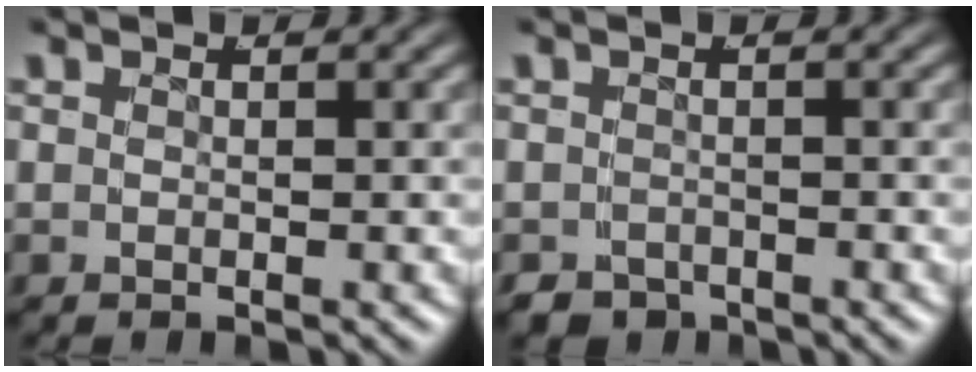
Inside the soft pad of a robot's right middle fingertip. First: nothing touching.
{"total": 3.4, "force": [-2.9, 1.8, 0.3], "torque": [0.009, -0.012, -0.047]}